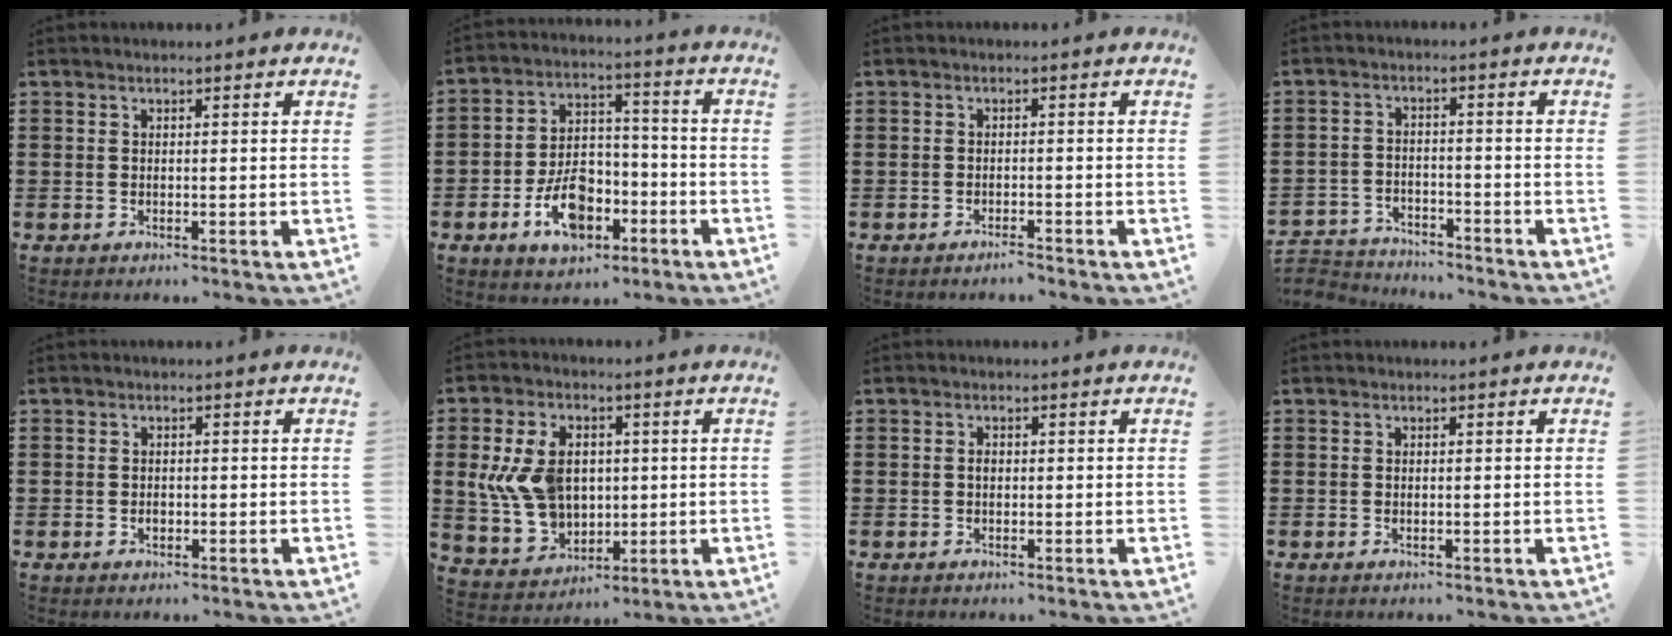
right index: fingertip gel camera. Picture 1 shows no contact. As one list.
[{"total": 9.6, "force": [-3.9, 5.9, 6.5], "torque": [-0.116, 0.007, -0.072]}, {"total": 1.3, "force": [-1.1, 0.1, 0.5], "torque": [-0.012, -0.001, -0.022]}, {"total": 3.7, "force": [-3.7, 0.6, -0.3], "torque": [-0.011, -0.003, -0.081]}, {"total": 1.0, "force": [-0.2, 0.8, 0.5], "torque": [-0.011, 0.003, -0.004]}, {"total": 10.9, "force": [1.2, 8.0, 7.3], "torque": [-0.191, 0.013, 0.021]}, {"total": 1.1, "force": [0.0, 0.7, 0.8], "torque": [-0.018, 0.002, 0.000]}, {"total": 0.0}]